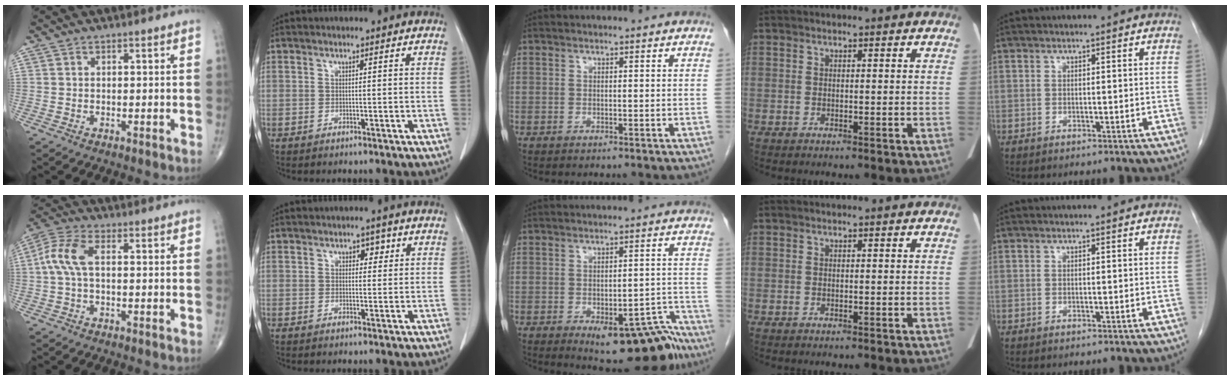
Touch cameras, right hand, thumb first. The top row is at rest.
{"thumb": {"total": 7.2, "force": [0.5, 3.7, 6.2], "torque": [-0.150, 0.024, 0.006]}, "index": {"total": 1.9, "force": [0.8, 1.2, 1.2], "torque": [-0.013, 0.005, 0.009]}, "middle": {"total": 12.2, "force": [-8.5, 4.3, 7.6], "torque": [-0.049, 0.020, -0.110]}}